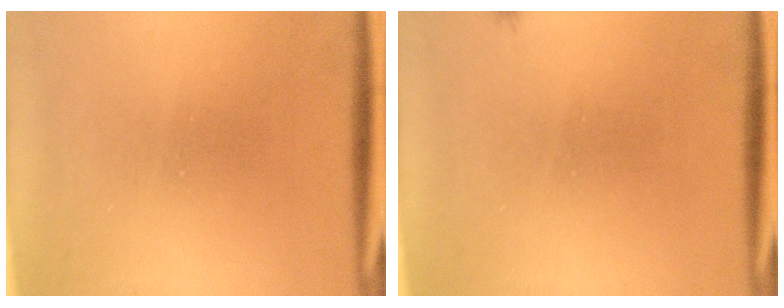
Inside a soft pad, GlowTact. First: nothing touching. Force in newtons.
{"total": 0.6}